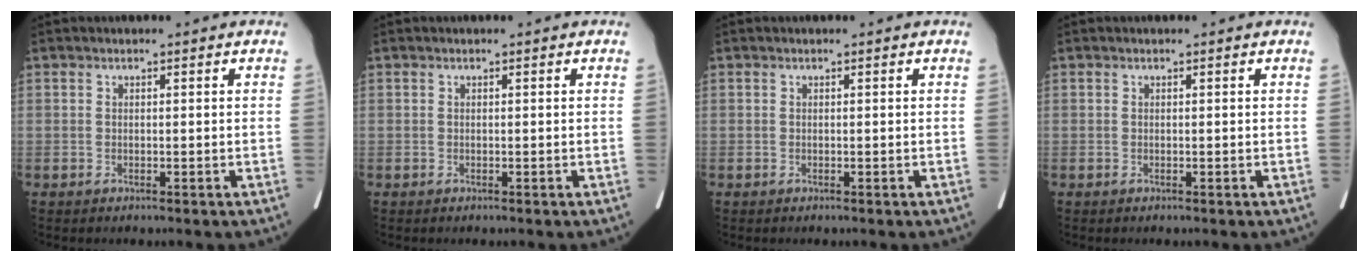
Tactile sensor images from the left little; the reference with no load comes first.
{"total": 0.0}
{"total": 0.0}
{"total": 0.0}